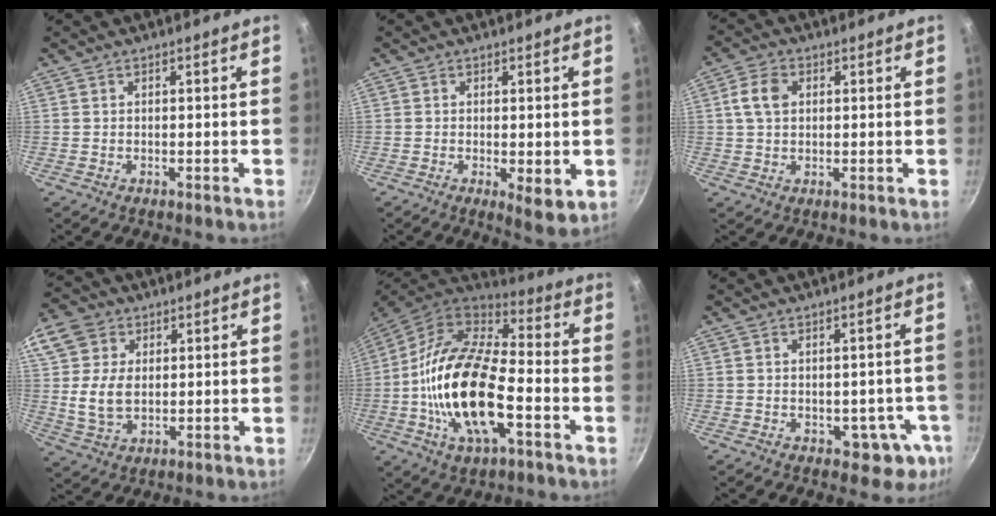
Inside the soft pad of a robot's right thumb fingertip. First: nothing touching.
{"total": 5.2, "force": [-0.7, 2.0, 4.7], "torque": [-0.068, -0.016, -0.005]}
{"total": 5.5, "force": [1.3, 3.8, 3.7], "torque": [-0.065, 0.008, 0.019]}
{"total": 12.7, "force": [2.6, 9.7, 7.8], "torque": [-0.144, -0.005, 0.046]}
{"total": 22.8, "force": [-4.9, 10.7, 19.5], "torque": [-0.365, 0.030, -0.106]}
{"total": 7.6, "force": [-2.1, 4.9, 5.5], "torque": [-0.023, 0.013, -0.019]}